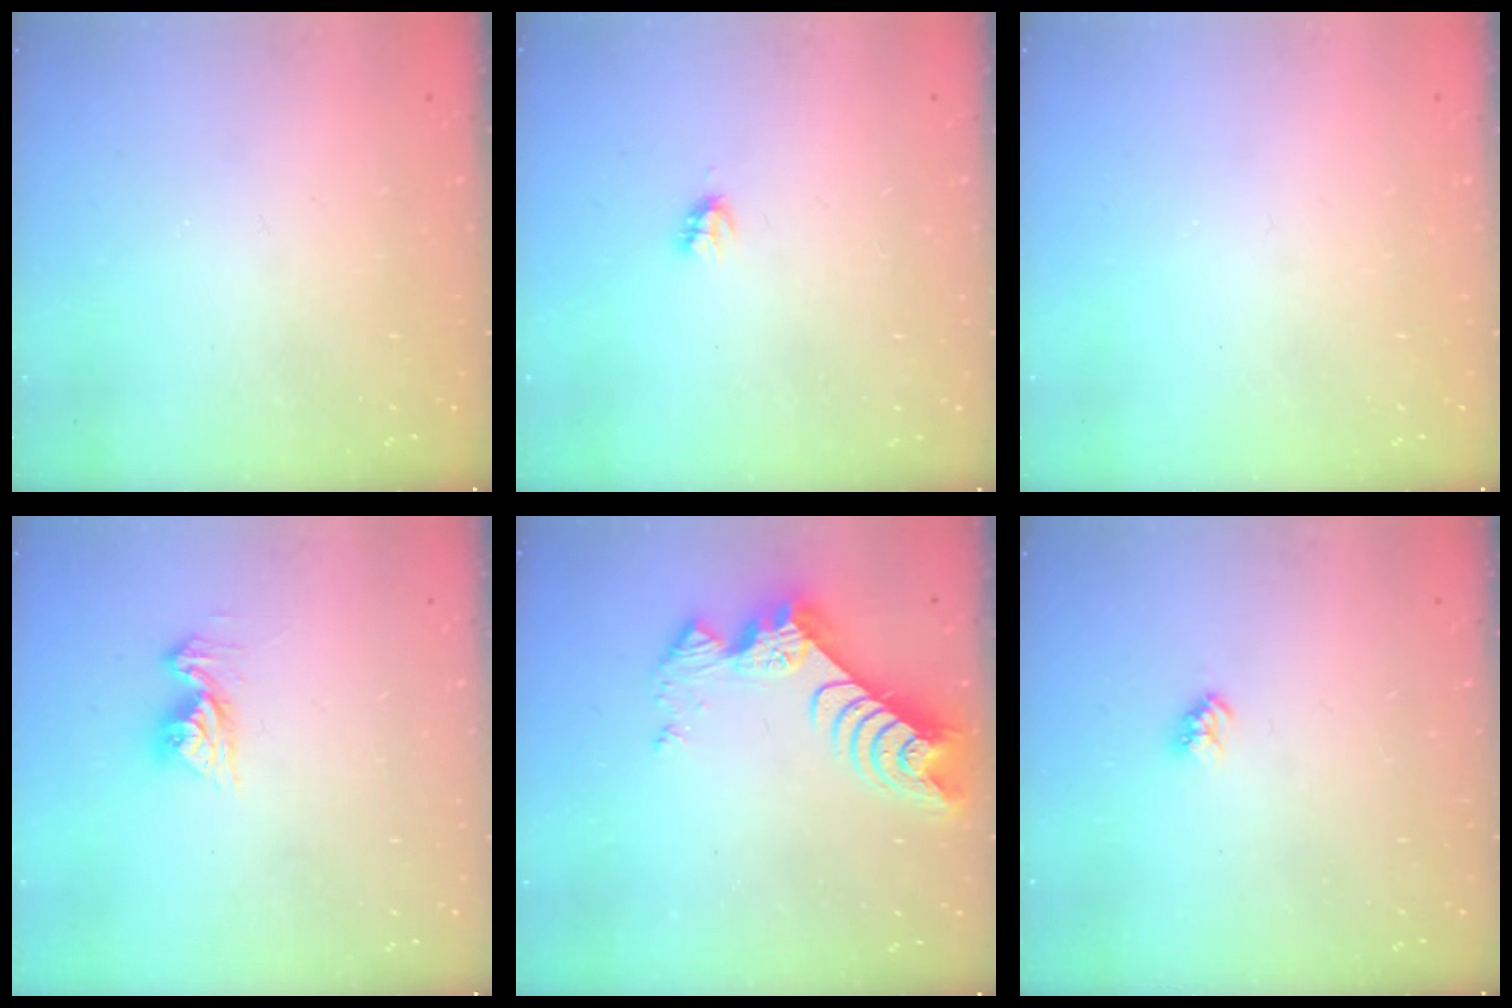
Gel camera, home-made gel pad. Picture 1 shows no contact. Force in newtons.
{"total": 2.7, "press": 2.7, "slide": 0.2}
{"total": 0.0}
{"total": 9.6, "press": 9.6, "slide": 1.0}
{"total": 9.5, "press": 9.5, "slide": 0.8}
{"total": 3.0, "press": 3.0, "slide": 0.3}